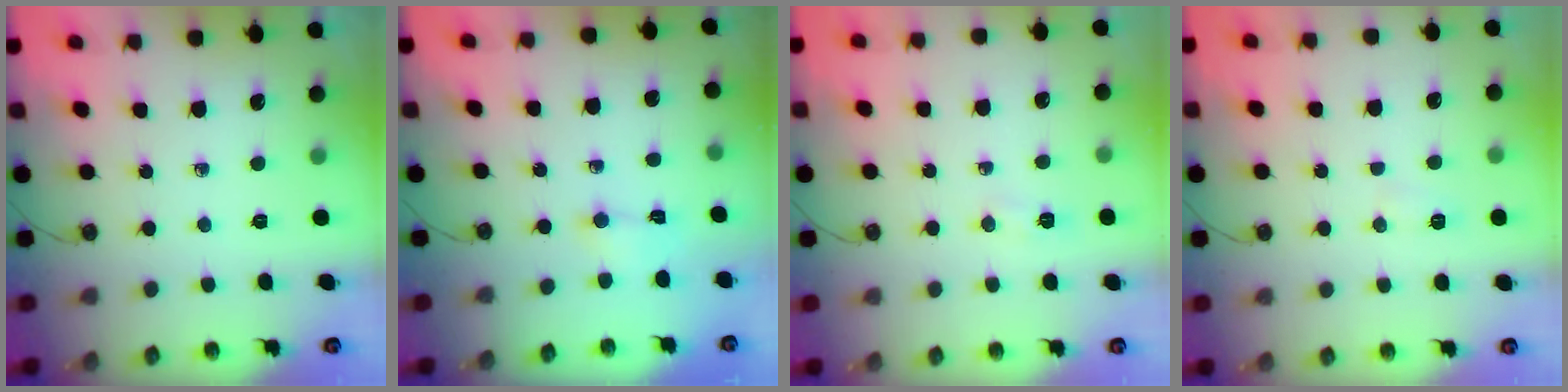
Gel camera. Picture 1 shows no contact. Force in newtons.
{"total": 1.6, "press": 1.4, "slide": 0.7}
{"total": 4.7, "press": 4.6, "slide": 0.6}
{"total": 10.3, "press": 4.4, "slide": 9.3}